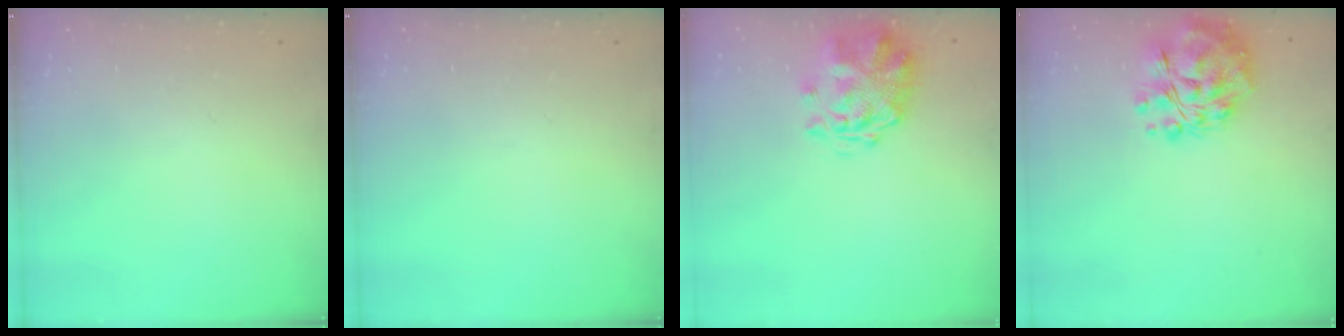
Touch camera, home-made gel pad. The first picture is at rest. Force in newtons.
{"total": 0.0}
{"total": 3.1, "press": 2.7, "slide": 1.5}
{"total": 14.0, "press": 13.5, "slide": 3.6}